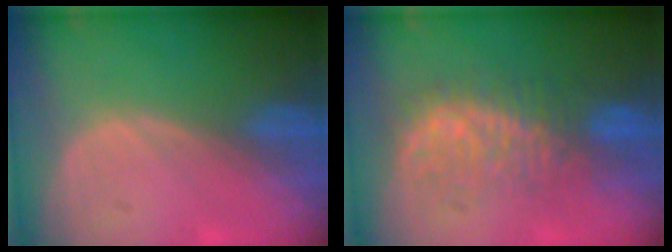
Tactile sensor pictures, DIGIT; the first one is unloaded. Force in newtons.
{"total": 8.5, "press": 8.4, "slide": 0.9}